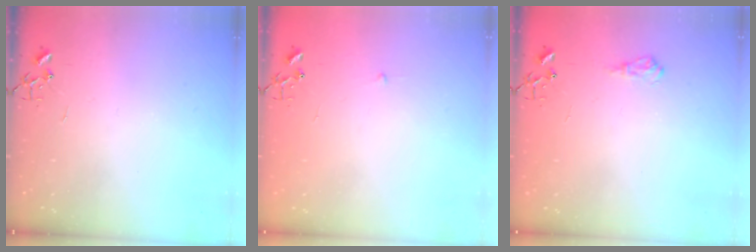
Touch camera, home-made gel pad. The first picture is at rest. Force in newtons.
{"total": 2.3, "press": 2.3, "slide": 0.3}
{"total": 8.2, "press": 8.2, "slide": 0.9}